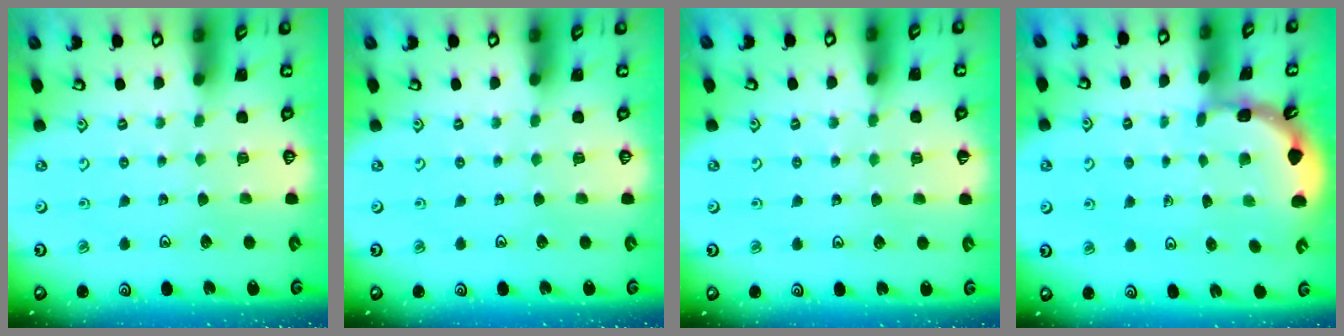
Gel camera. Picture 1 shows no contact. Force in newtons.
{"total": 0.0}
{"total": 2.8, "press": 2.7, "slide": 0.5}
{"total": 1.7, "press": 1.6, "slide": 0.1}